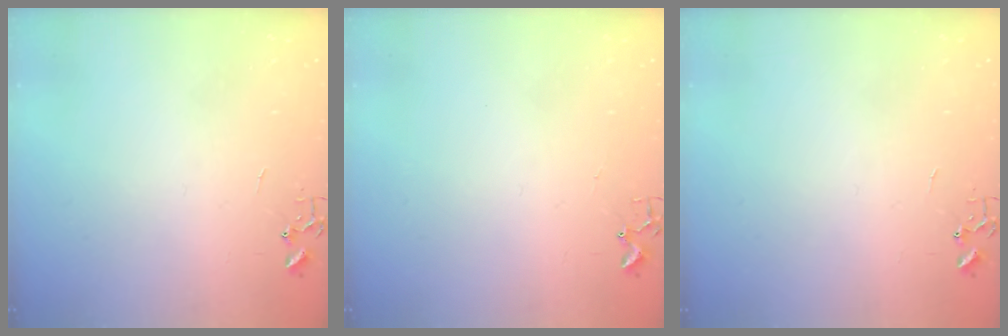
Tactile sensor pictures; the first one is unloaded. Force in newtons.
{"total": 1.9, "press": 1.9, "slide": 0.2}
{"total": 0.0}